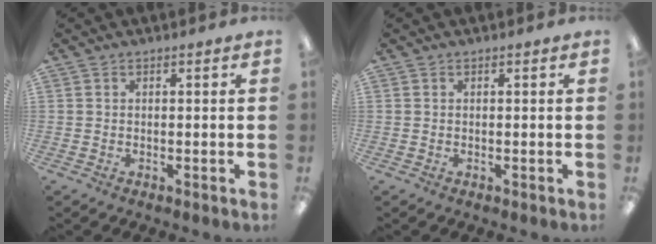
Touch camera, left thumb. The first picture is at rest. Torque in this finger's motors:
{"motor_torque": [-0.07, -0.06, -0.10, 0.02, 0.00]}